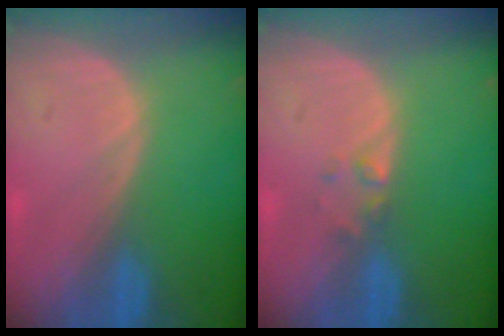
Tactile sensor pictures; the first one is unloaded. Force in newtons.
{"total": 1.4, "press": 1.3, "slide": 0.2}